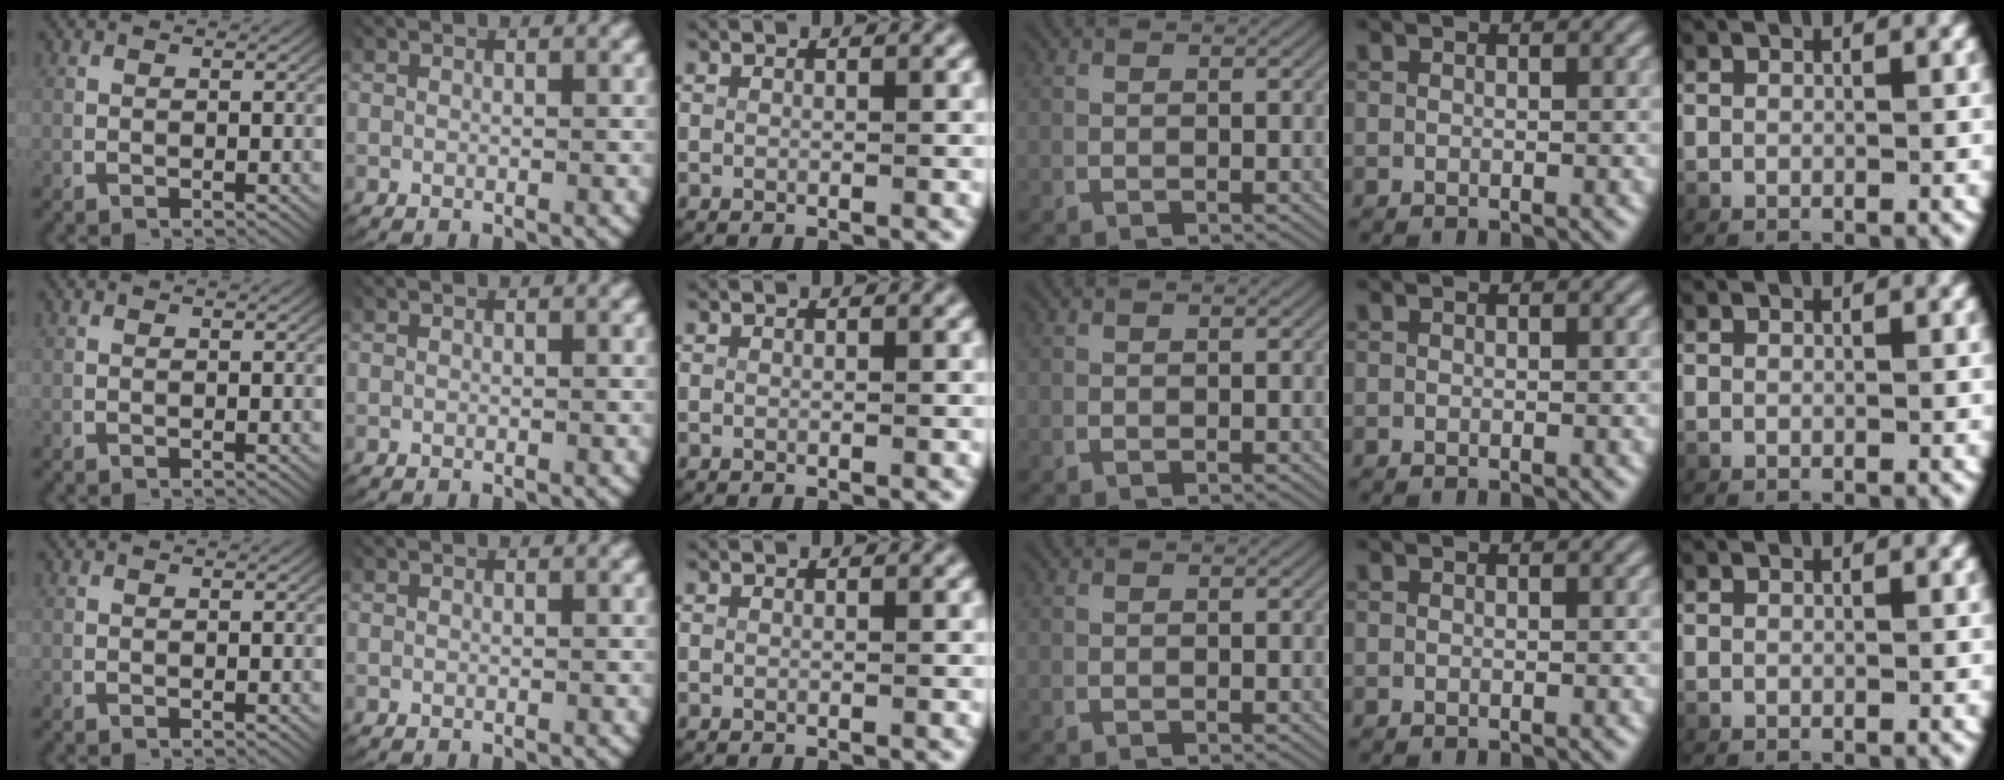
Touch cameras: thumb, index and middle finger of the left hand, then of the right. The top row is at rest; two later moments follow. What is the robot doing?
{"motion": "reach", "object": "keyboard"}